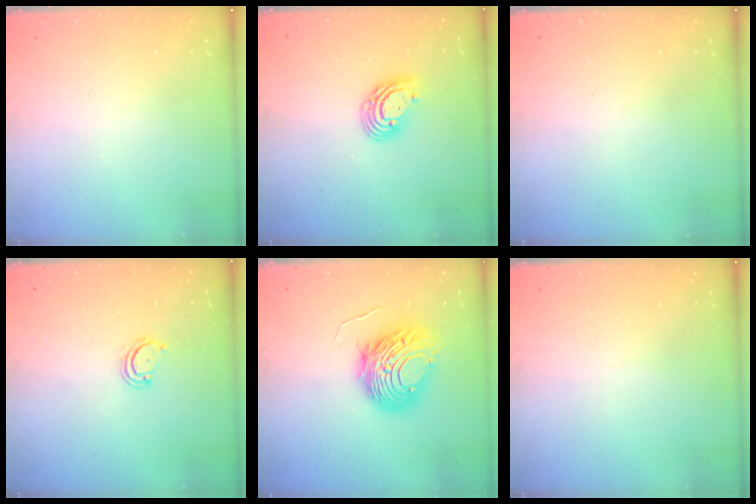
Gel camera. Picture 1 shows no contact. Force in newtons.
{"total": 9.2, "press": 9.0, "slide": 1.5}
{"total": 0.0}
{"total": 3.2, "press": 3.2, "slide": 0.3}
{"total": 11.4, "press": 11.3, "slide": 0.8}
{"total": 0.0}